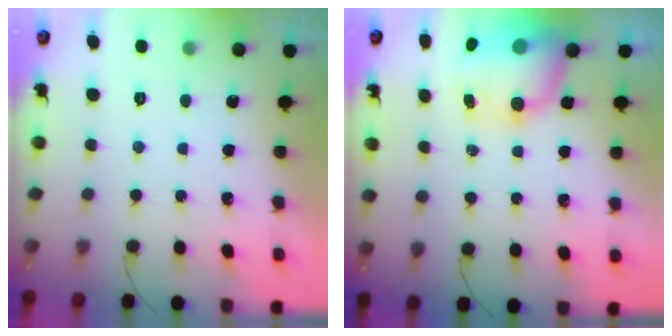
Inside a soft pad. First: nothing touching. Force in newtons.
{"total": 11.8, "press": 11.4, "slide": 2.9}